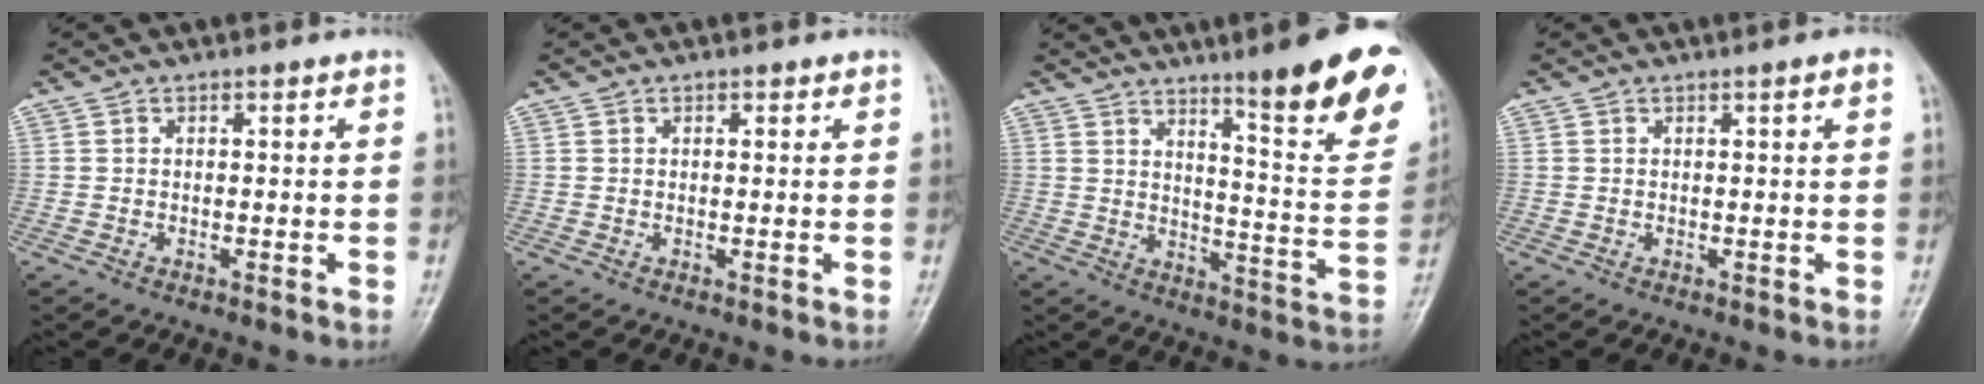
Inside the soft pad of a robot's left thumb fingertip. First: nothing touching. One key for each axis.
{"total": 0.8, "fx": 0.5, "fy": 0.5, "fz": 0.4, "tx": 0.000, "ty": -0.001, "tz": 0.003}
{"total": 18.8, "fx": 12.1, "fy": 2.9, "fz": 14.1, "tx": -0.146, "ty": -0.079, "tz": 0.170}
{"total": 1.3, "fx": 0.6, "fy": 0.1, "fz": 1.2, "tx": -0.020, "ty": 0.000, "tz": 0.007}